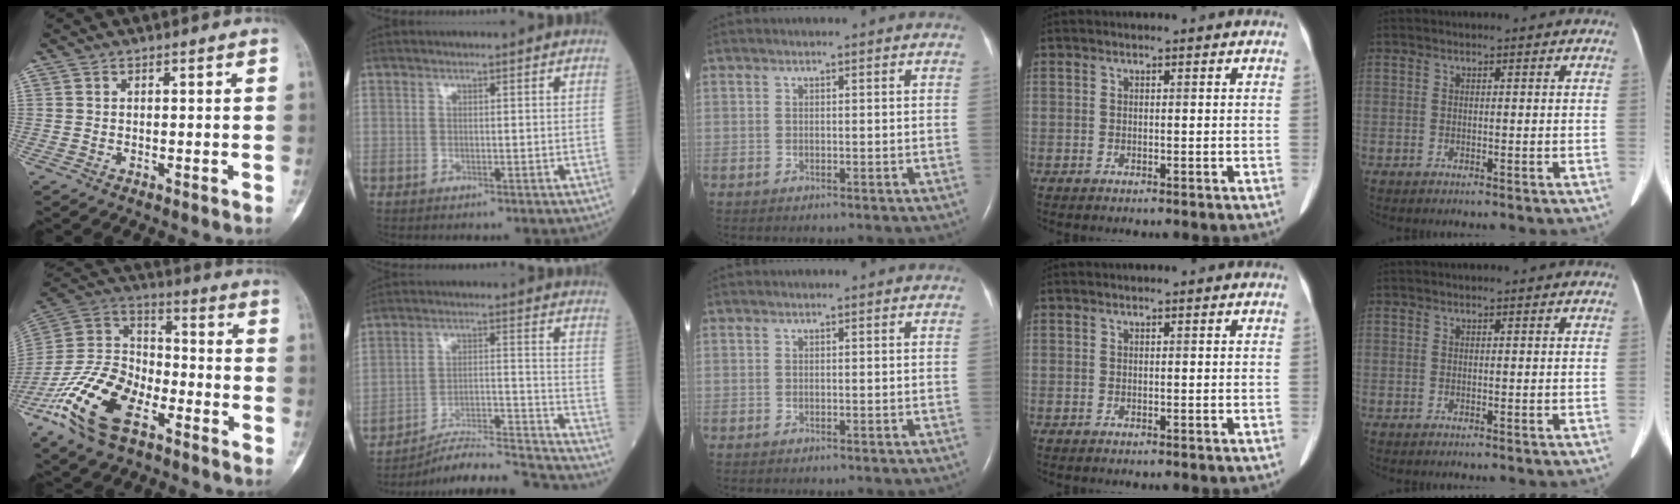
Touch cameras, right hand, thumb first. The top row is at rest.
{"thumb": {"total": 19.4, "force": [-10.5, 10.1, 12.9], "torque": [-0.252, 0.056, -0.204]}, "index": {"total": 19.5, "force": [-18.8, -1.2, 5.2], "torque": [-0.064, 0.009, -0.277]}}